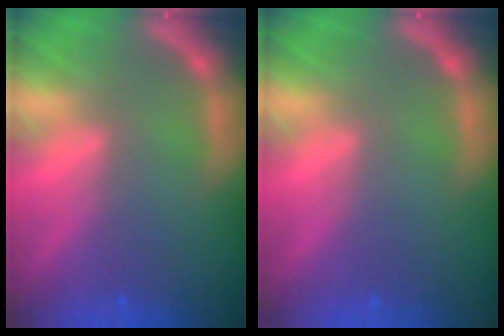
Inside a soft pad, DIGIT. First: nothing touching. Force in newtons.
{"total": 0.0}